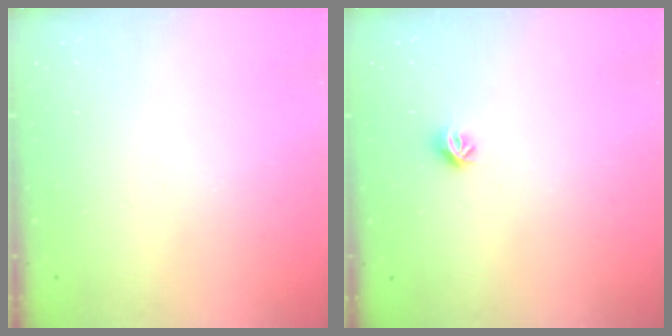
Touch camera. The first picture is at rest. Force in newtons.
{"total": 6.0, "press": 6.0, "slide": 0.7}